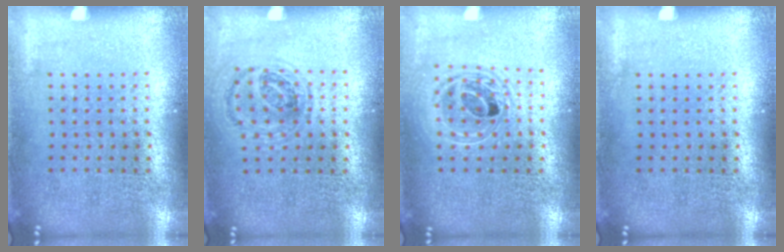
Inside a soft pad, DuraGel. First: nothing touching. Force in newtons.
{"total": 1.1, "press": 1.0, "slide": 0.5}
{"total": 1.7, "press": 1.4, "slide": 0.9}
{"total": 0.0}